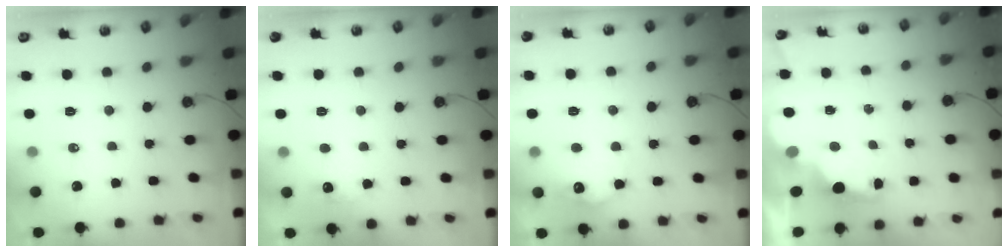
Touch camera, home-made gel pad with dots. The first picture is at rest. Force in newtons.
{"total": 5.8, "press": 5.7, "slide": 1.1}
{"total": 11.2, "press": 11.2, "slide": 0.5}
{"total": 2.6, "press": 2.4, "slide": 0.8}